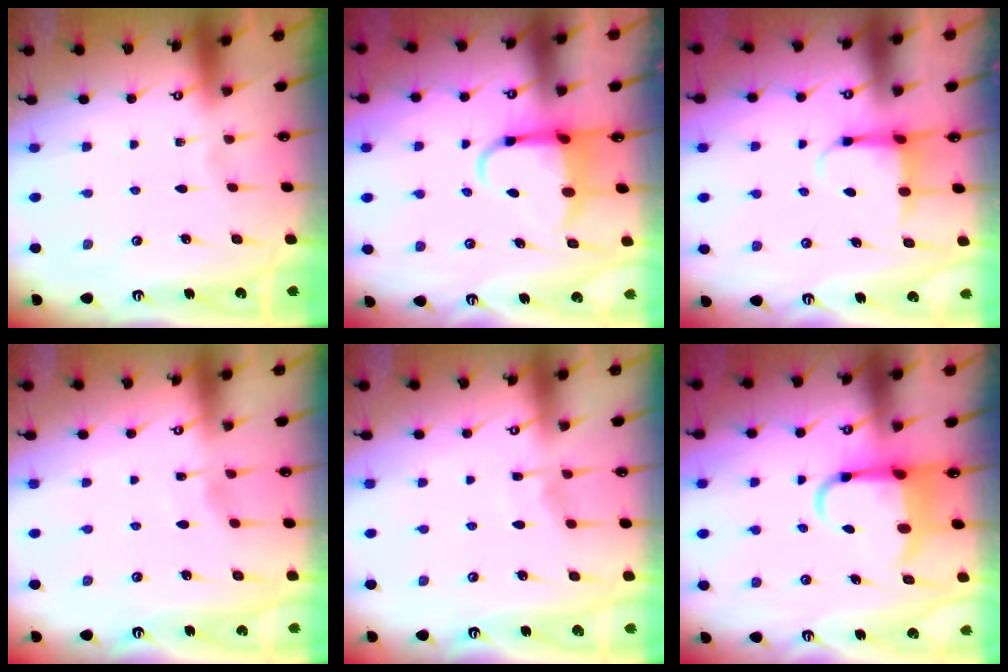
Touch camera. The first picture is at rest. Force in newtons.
{"total": 6.5, "press": 6.3, "slide": 1.5}
{"total": 4.6, "press": 4.4, "slide": 1.1}
{"total": 2.8, "press": 2.7, "slide": 0.3}
{"total": 3.5, "press": 3.4, "slide": 0.5}
{"total": 6.9, "press": 6.8, "slide": 1.5}